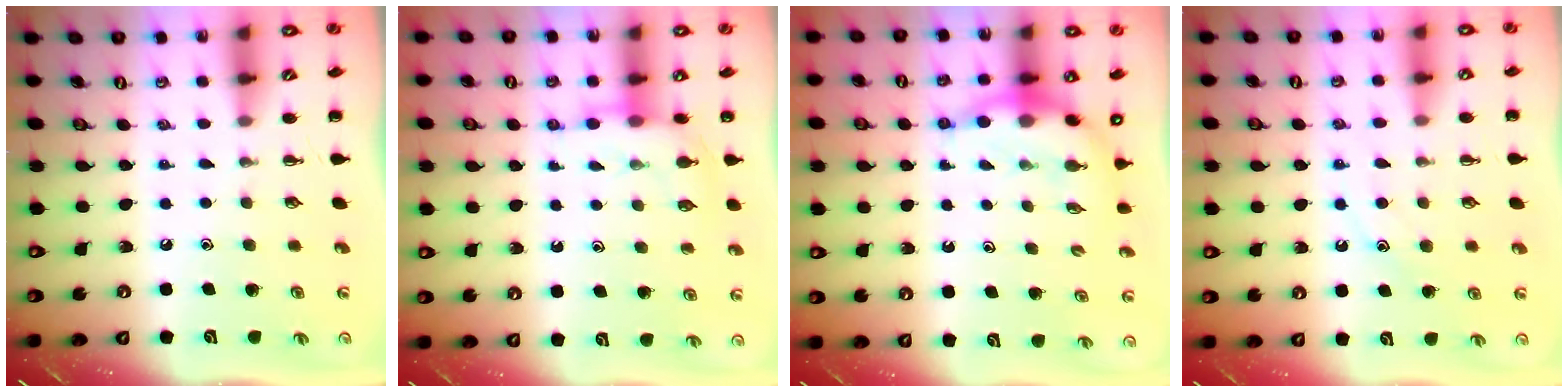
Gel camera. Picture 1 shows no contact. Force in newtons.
{"total": 9.0, "press": 9.0, "slide": 0.9}
{"total": 7.7, "press": 7.6, "slide": 0.9}
{"total": 10.6, "press": 10.5, "slide": 1.3}